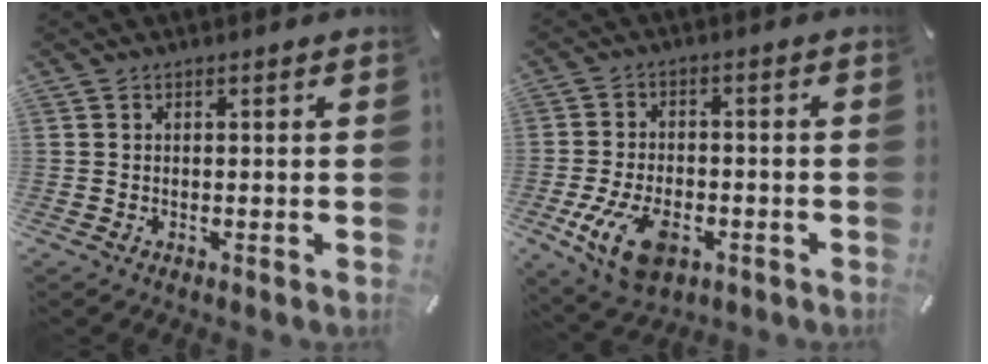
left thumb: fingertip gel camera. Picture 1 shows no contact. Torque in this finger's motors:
{"motor_torque": [1.02, 3.25, 1.37, 0.77, 0.13]}